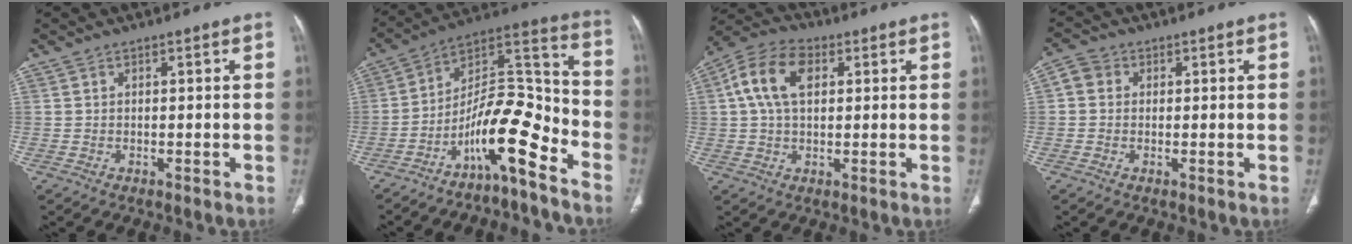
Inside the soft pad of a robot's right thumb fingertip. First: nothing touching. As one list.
[{"total": 14.7, "force": [-8.9, 4.2, 10.9], "torque": [-0.167, 0.105, -0.157]}, {"total": 10.6, "force": [2.7, 6.6, 7.8], "torque": [-0.152, 0.021, 0.042]}, {"total": 3.7, "force": [0.5, 3.3, 1.5], "torque": [-0.019, 0.011, 0.004]}]